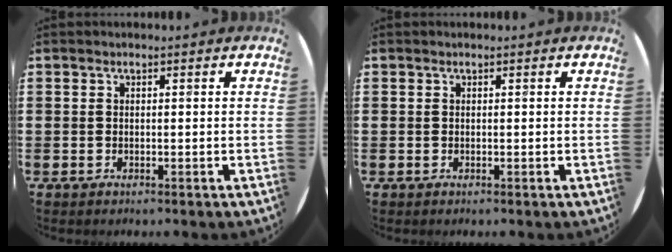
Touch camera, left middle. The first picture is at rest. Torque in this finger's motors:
{"motor_torque": [-0.18, 0.25, -0.05, 0.01]}